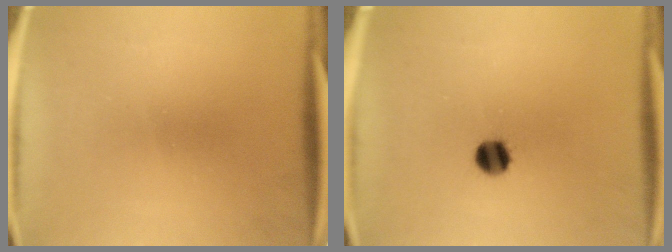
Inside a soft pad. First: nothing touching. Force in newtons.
{"total": 5.0}